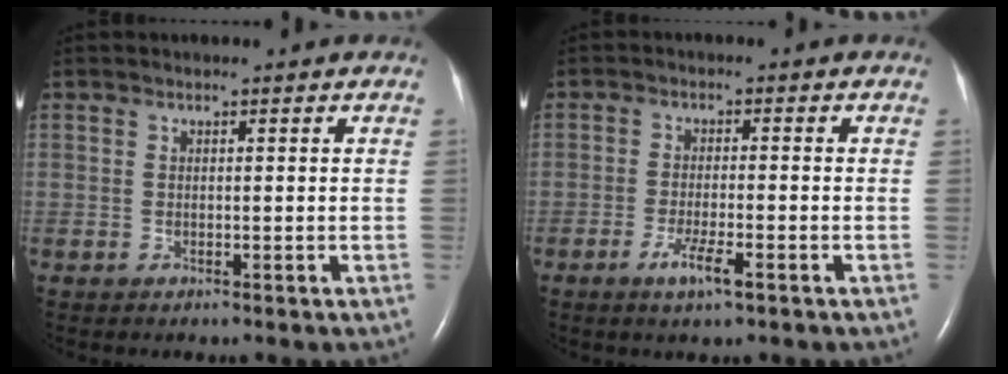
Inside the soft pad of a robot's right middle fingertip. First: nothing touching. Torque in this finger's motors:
{"motor_torque": [0.66, -0.43, 0.09, 0.04]}